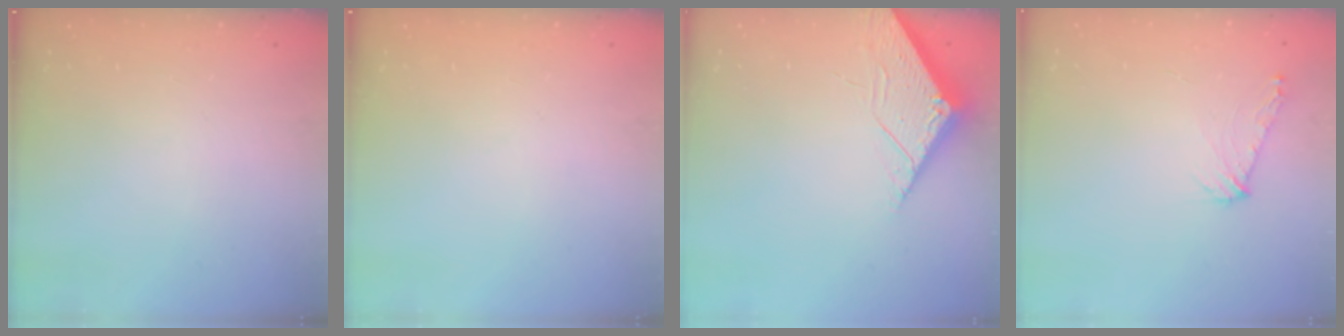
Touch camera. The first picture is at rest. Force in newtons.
{"total": 0.0}
{"total": 4.0, "press": 3.9, "slide": 0.4}
{"total": 6.6, "press": 6.6, "slide": 0.9}